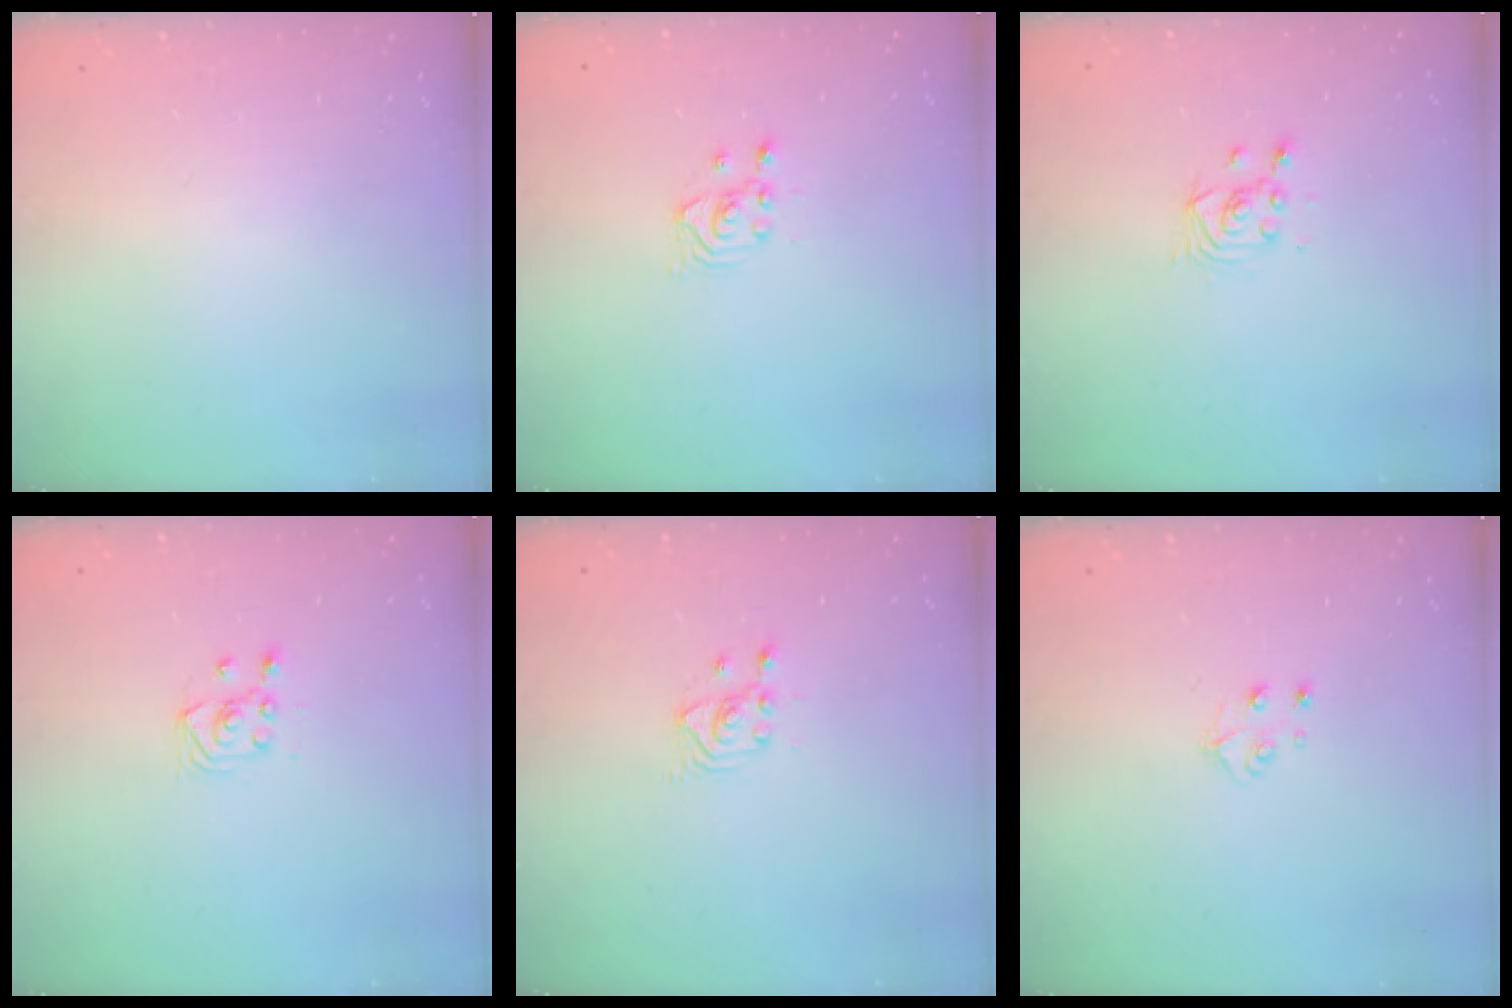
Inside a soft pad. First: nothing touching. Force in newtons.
{"total": 2.4, "press": 2.3, "slide": 0.2}
{"total": 2.6, "press": 2.6, "slide": 0.1}
{"total": 2.9, "press": 2.7, "slide": 1.0}
{"total": 2.7, "press": 2.7, "slide": 0.2}
{"total": 4.1, "press": 4.0, "slide": 0.5}